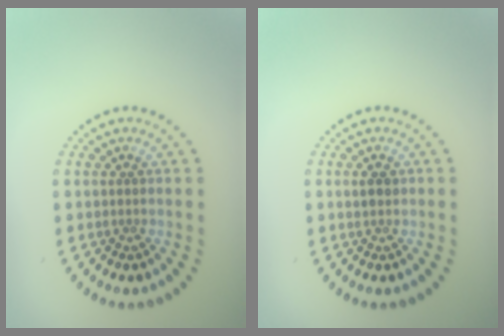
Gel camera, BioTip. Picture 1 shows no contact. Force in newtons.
{"total": 1.1, "press": 1.0, "slide": 0.3}